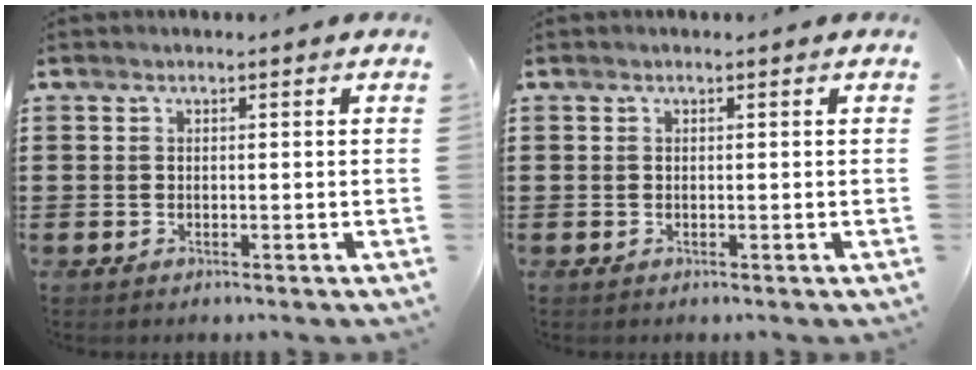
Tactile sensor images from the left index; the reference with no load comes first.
{"total": 0.0}